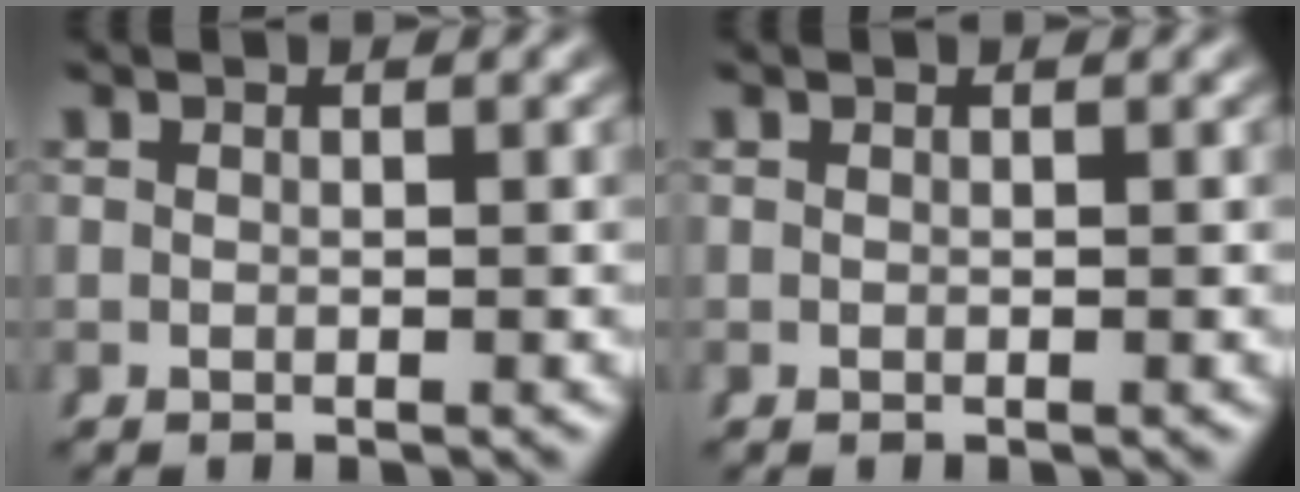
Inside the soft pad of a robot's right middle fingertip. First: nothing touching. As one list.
[{"total": 0.0}]